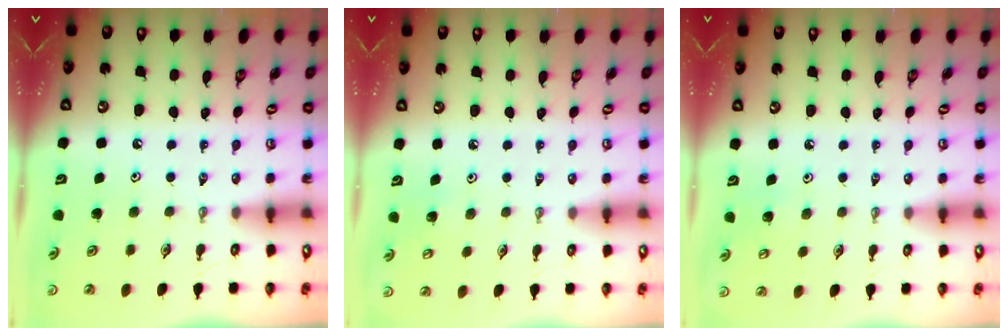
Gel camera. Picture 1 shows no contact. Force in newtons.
{"total": 3.8, "press": 3.8, "slide": 0.4}
{"total": 3.8, "press": 3.8, "slide": 0.4}